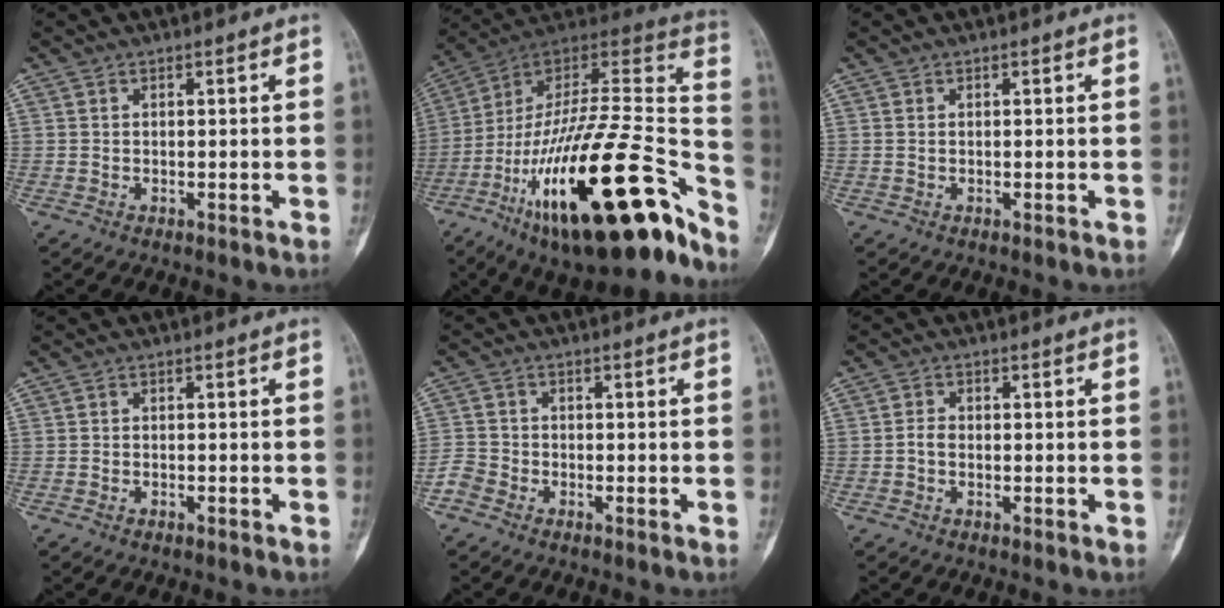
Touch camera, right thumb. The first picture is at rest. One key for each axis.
{"total": 36.3, "fx": -19.8, "fy": 11.1, "fz": 28.4, "tx": -0.396, "ty": 0.073, "tz": -0.319}
{"total": 0.0}
{"total": 0.6, "fx": -0.5, "fy": 0.3, "fz": 0.3, "tx": -0.007, "ty": 0.006, "tz": -0.009}
{"total": 2.7, "fx": -2.0, "fy": 1.7, "fz": 0.5, "tx": -0.005, "ty": 0.009, "tz": -0.049}
{"total": 1.8, "fx": -0.5, "fy": 1.2, "fz": 1.2, "tx": -0.014, "ty": 0.005, "tz": -0.012}